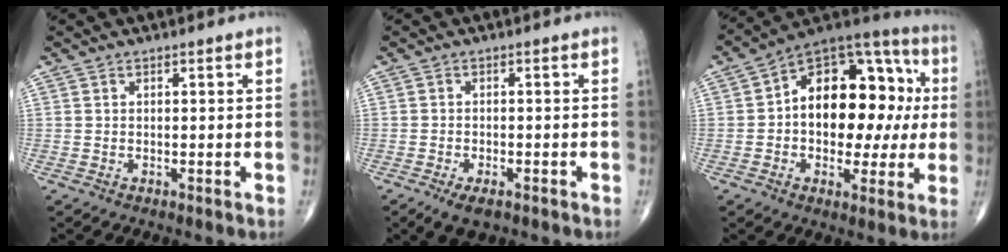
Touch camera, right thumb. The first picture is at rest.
{"total": 4.3, "force": [-2.5, 2.0, 2.9], "torque": [-0.051, 0.001, -0.039]}
{"total": 21.6, "force": [1.1, 13.1, 17.1], "torque": [-0.205, 0.043, 0.011]}